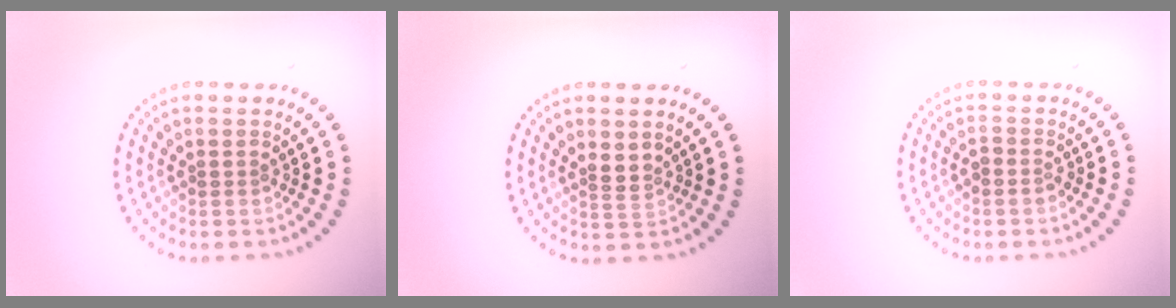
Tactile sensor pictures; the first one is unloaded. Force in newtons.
{"total": 1.6, "press": 1.2, "slide": 1.0}
{"total": 1.1, "press": 0.9, "slide": 0.6}